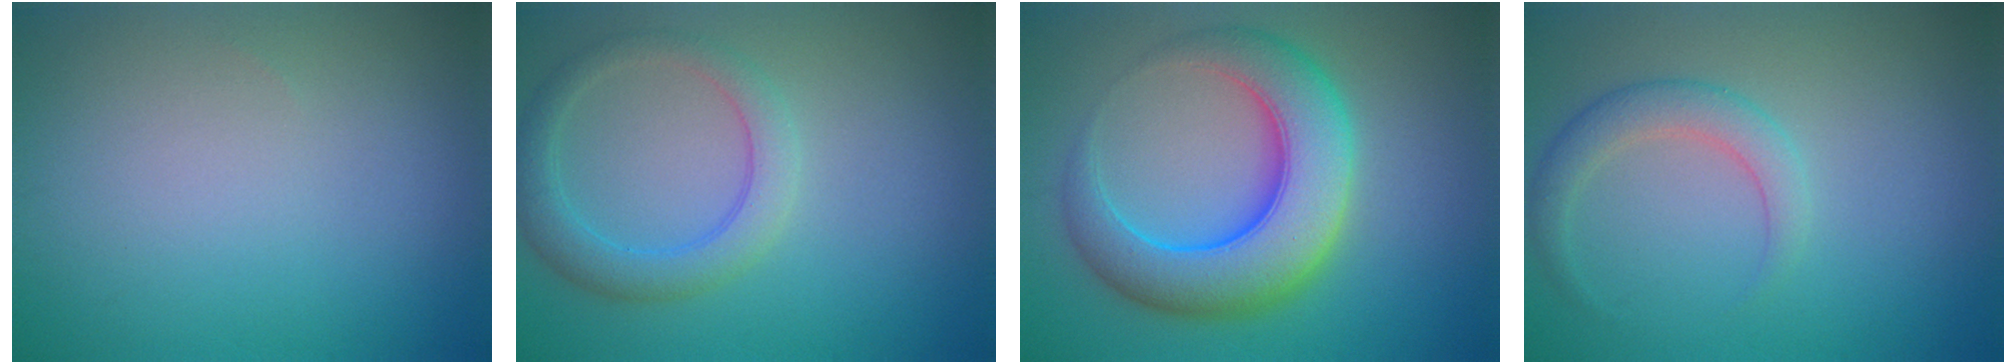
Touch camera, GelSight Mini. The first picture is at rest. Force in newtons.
{"total": 3.6, "press": 3.6, "slide": 0.1}
{"total": 9.4, "press": 9.4, "slide": 0.2}
{"total": 2.6, "press": 2.6, "slide": 0.2}